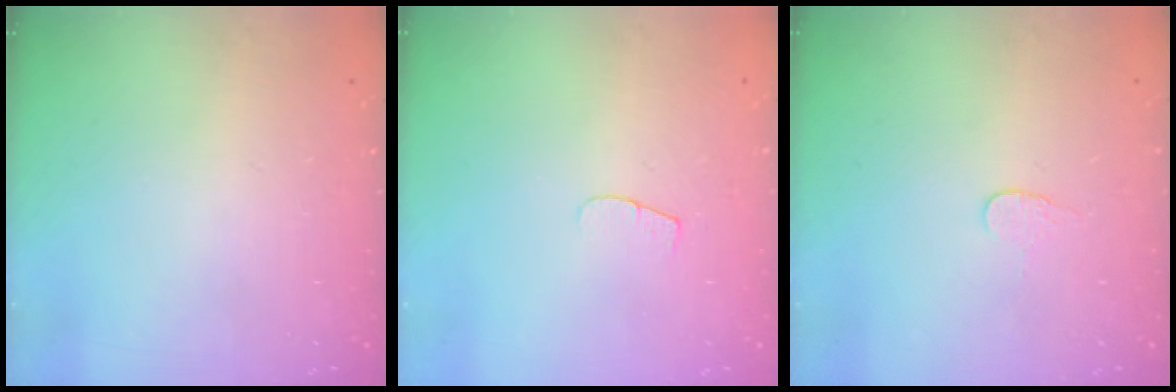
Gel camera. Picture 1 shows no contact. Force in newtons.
{"total": 3.7, "press": 3.7, "slide": 0.4}
{"total": 3.8, "press": 3.8, "slide": 0.3}